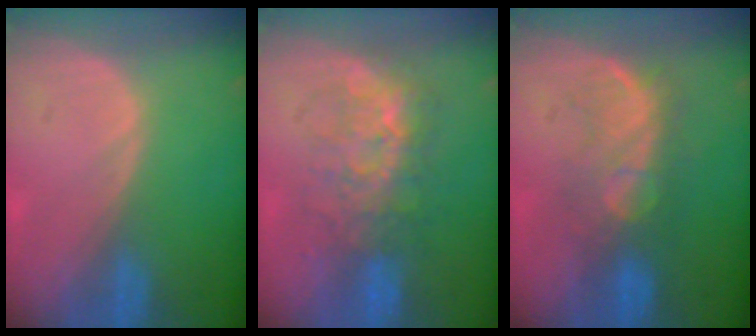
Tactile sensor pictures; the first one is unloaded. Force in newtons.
{"total": 7.8, "press": 7.7, "slide": 1.6}
{"total": 7.6, "press": 7.3, "slide": 2.1}